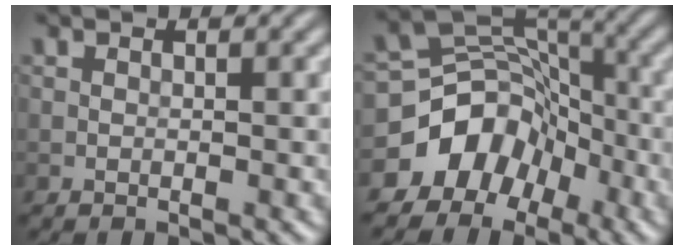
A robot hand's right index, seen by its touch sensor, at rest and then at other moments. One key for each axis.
{"total": 7.1, "fx": -3.7, "fy": 5.5, "fz": 2.6, "tx": -0.028, "ty": 0.006, "tz": -0.073}